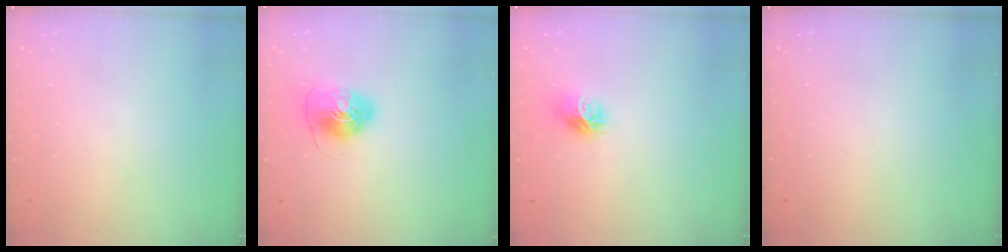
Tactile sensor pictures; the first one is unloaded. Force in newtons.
{"total": 8.3, "press": 8.3, "slide": 0.4}
{"total": 9.4, "press": 9.4, "slide": 0.5}
{"total": 0.0}